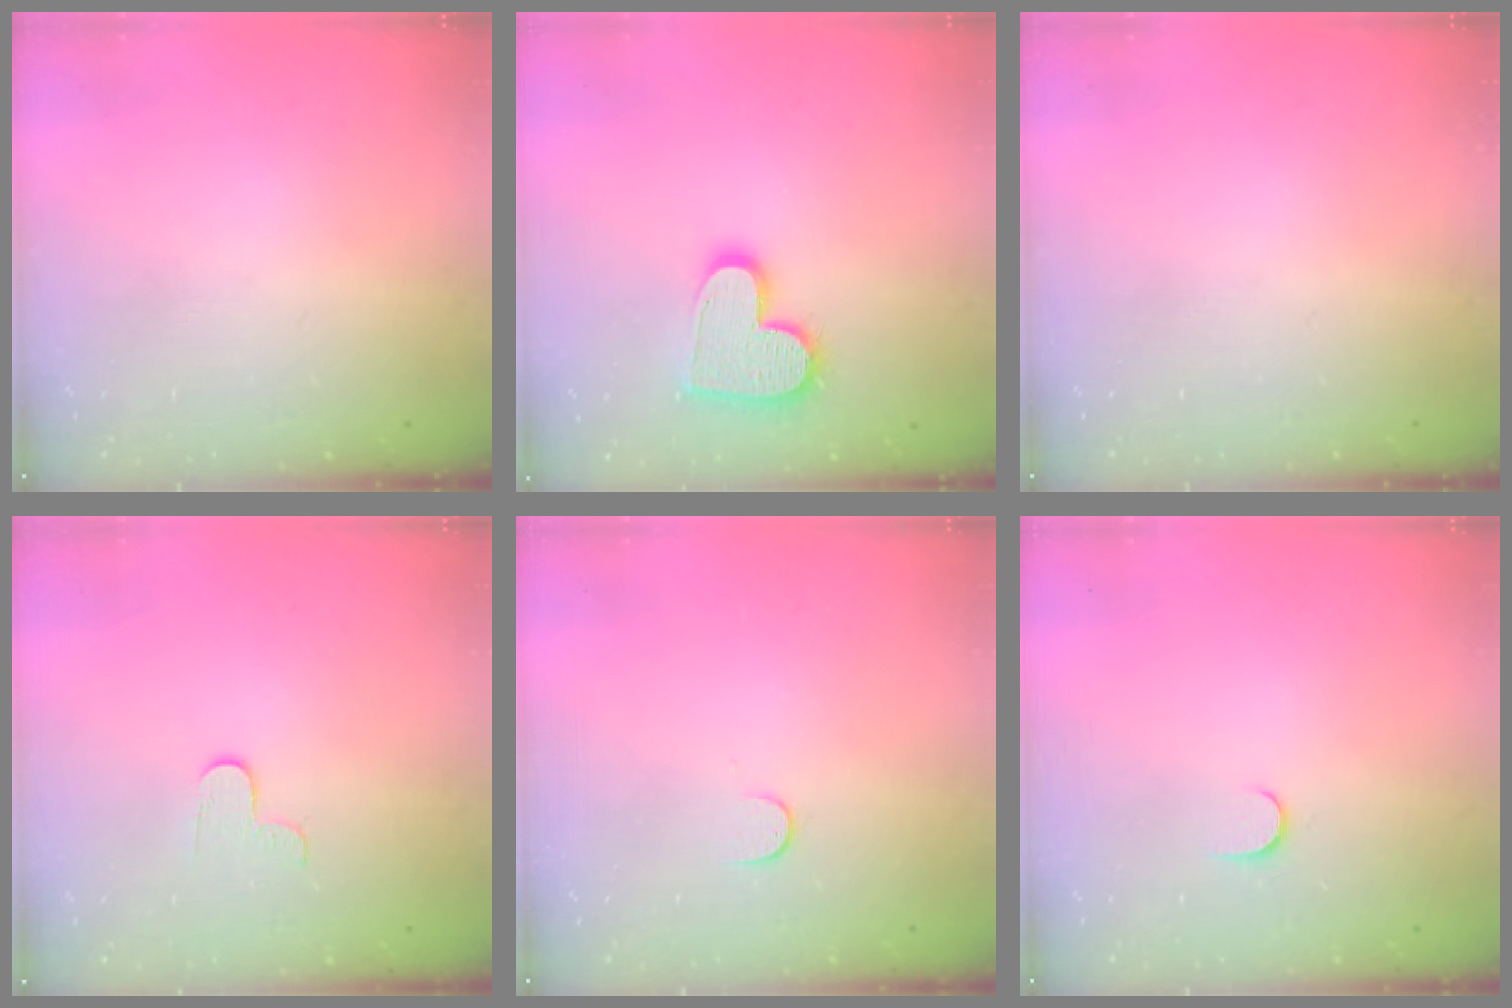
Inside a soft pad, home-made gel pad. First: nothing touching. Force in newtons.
{"total": 14.0, "press": 13.9, "slide": 0.8}
{"total": 0.0}
{"total": 2.7, "press": 2.6, "slide": 0.4}
{"total": 5.0, "press": 5.0, "slide": 0.5}
{"total": 3.9, "press": 3.9, "slide": 0.5}